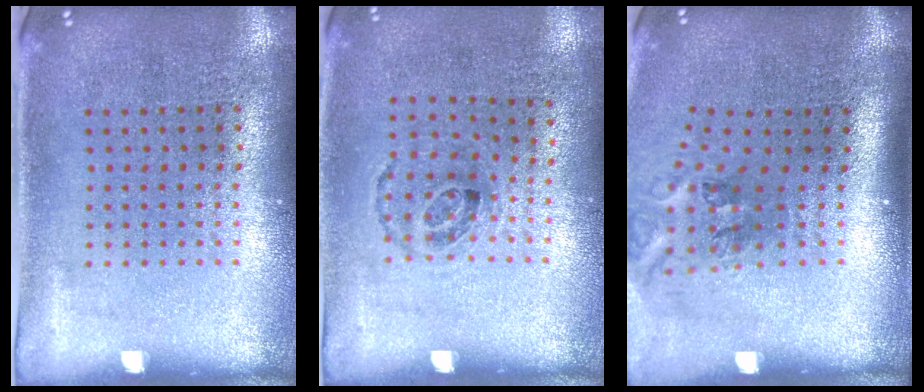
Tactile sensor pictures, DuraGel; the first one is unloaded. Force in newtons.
{"total": 1.0, "press": 0.6, "slide": 0.8}
{"total": 1.7, "press": 1.2, "slide": 1.3}